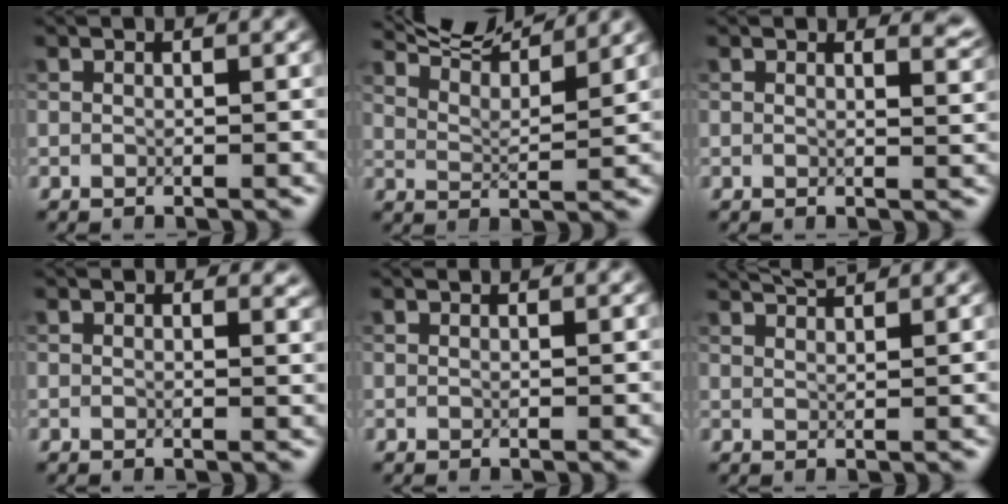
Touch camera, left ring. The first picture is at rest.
{"total": 7.8, "force": [7.0, 1.2, 3.2], "torque": [-0.053, 0.009, 0.090]}
{"total": 1.9, "force": [1.6, 0.6, 1.0], "torque": [-0.007, -0.007, 0.024]}
{"total": 1.2, "force": [0.8, 0.6, 0.7], "torque": [-0.003, -0.004, 0.012]}
{"total": 0.0}
{"total": 2.9, "force": [2.6, 0.3, 1.1], "torque": [-0.008, 0.006, 0.031]}